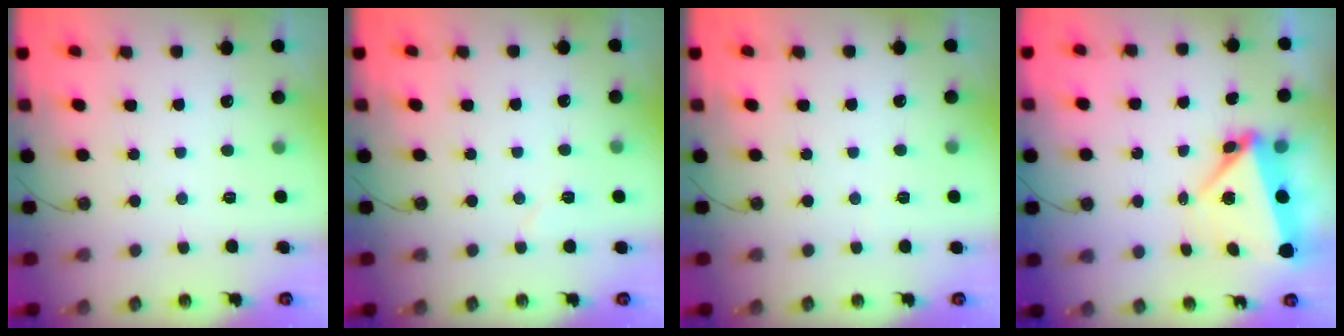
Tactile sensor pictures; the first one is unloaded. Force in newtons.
{"total": 4.6, "press": 4.4, "slide": 1.2}
{"total": 1.1, "press": 0.7, "slide": 0.8}
{"total": 6.5, "press": 5.6, "slide": 3.3}